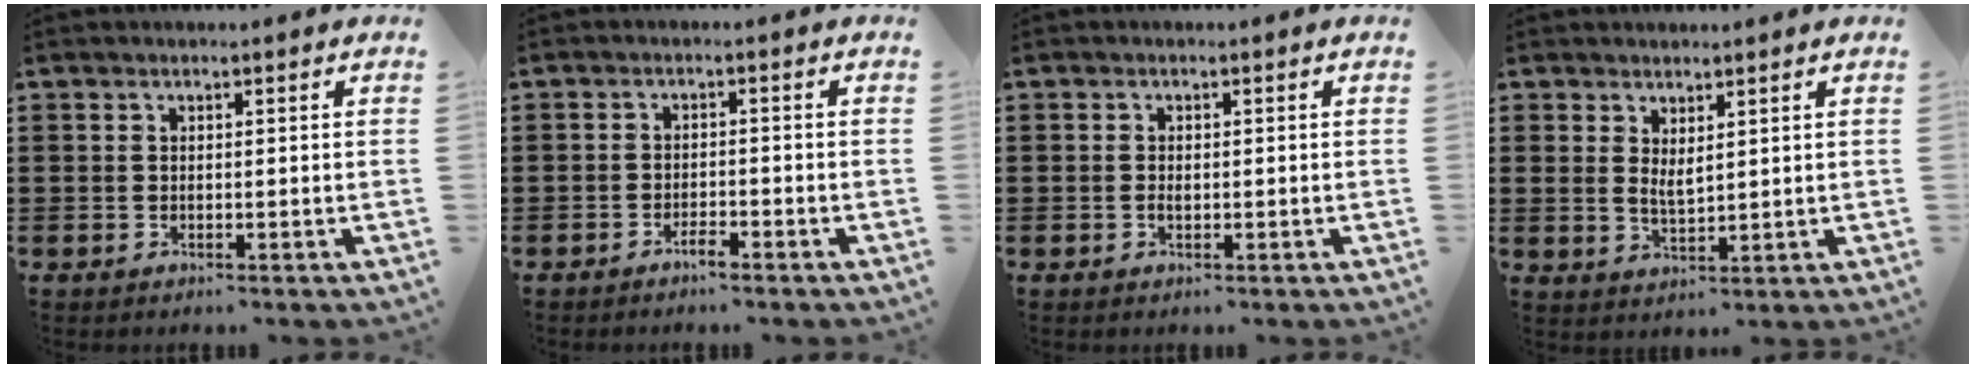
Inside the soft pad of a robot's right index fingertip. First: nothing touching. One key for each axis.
{"total": 2.1, "fx": -1.9, "fy": 0.2, "fz": 1.0, "tx": -0.020, "ty": -0.001, "tz": -0.035}
{"total": 0.8, "fx": -0.2, "fy": 0.3, "fz": 0.7, "tx": -0.016, "ty": -0.004, "tz": -0.003}
{"total": 2.2, "fx": 1.6, "fy": 0.7, "fz": 1.4, "tx": -0.029, "ty": 0.002, "tz": 0.029}